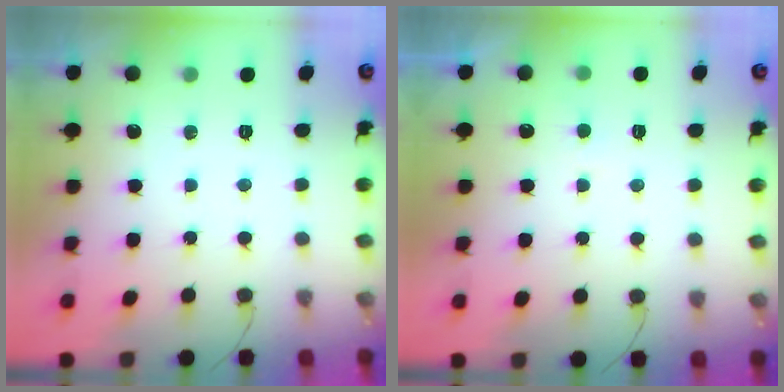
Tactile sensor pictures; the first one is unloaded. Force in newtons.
{"total": 3.0, "press": 3.0, "slide": 0.3}